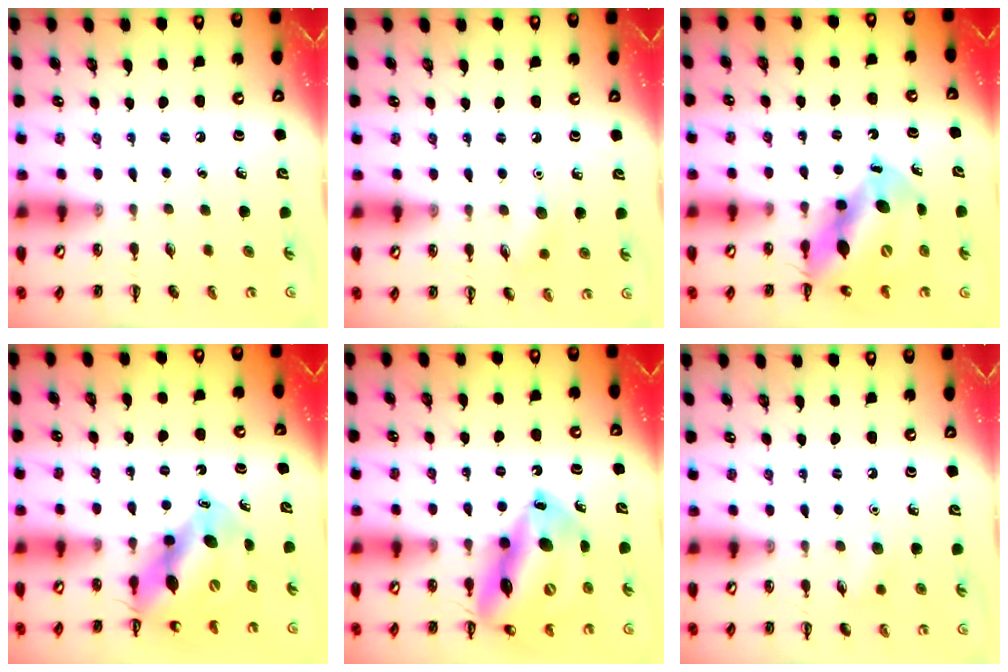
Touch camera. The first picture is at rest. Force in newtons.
{"total": 5.6, "press": 5.4, "slide": 1.3}
{"total": 11.8, "press": 11.4, "slide": 3.1}
{"total": 11.3, "press": 10.8, "slide": 3.1}
{"total": 20.1, "press": 19.6, "slide": 4.5}
{"total": 5.9, "press": 5.7, "slide": 1.4}